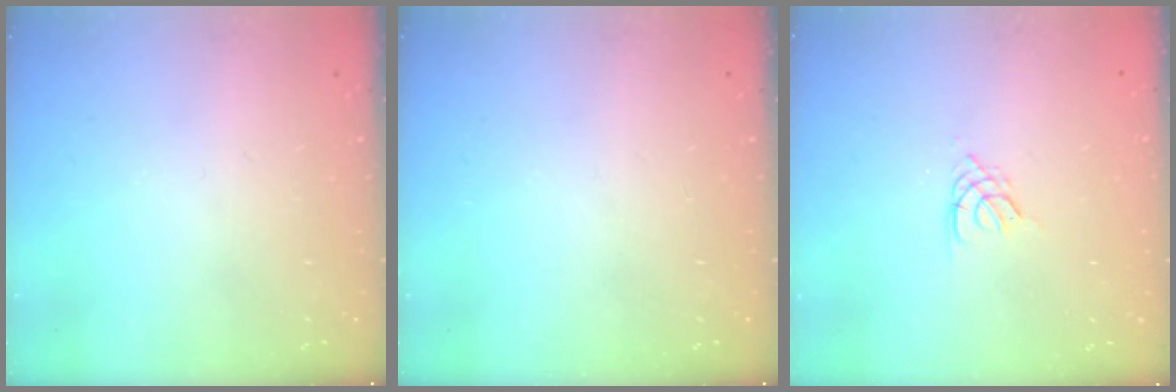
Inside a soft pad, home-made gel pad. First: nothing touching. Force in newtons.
{"total": 0.0}
{"total": 1.8, "press": 1.8, "slide": 0.4}